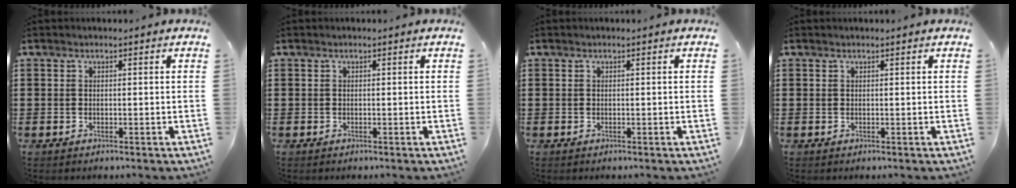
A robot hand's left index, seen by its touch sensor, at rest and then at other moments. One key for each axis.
{"total": 0.0}
{"total": 0.0}
{"total": 0.0}